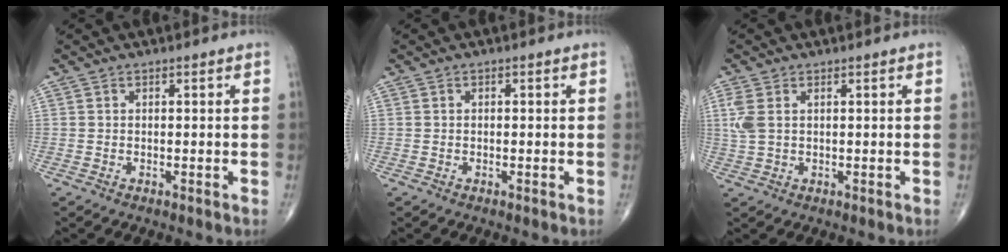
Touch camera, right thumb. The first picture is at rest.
{"total": 0.0}
{"total": 3.9, "force": [1.0, 2.2, 3.0], "torque": [-0.092, 0.010, 0.025]}